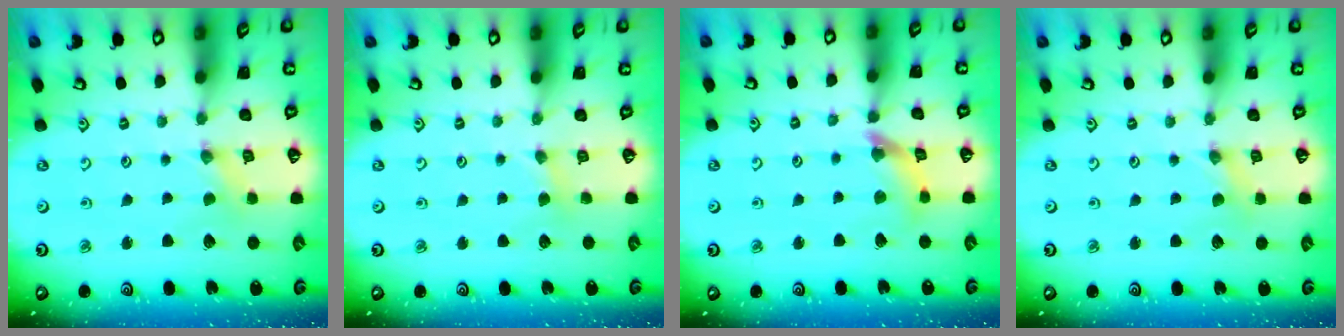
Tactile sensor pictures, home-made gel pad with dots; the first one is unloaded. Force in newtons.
{"total": 2.5, "press": 2.5, "slide": 0.5}
{"total": 8.5, "press": 8.5, "slide": 0.9}
{"total": 0.0}